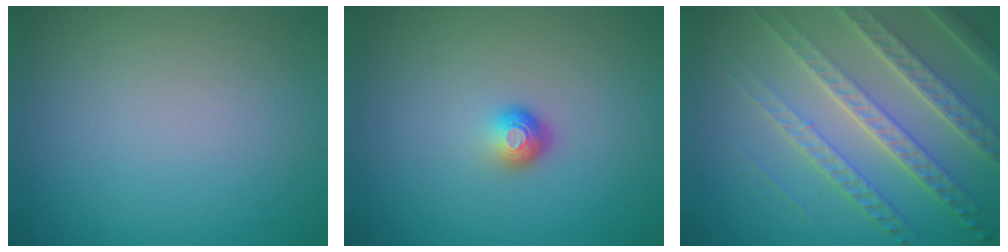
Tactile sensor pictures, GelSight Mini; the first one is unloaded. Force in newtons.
{"total": 1.7, "press": 1.1, "slide": 1.3}
{"total": 7.9, "press": 5.3, "slide": 5.9}